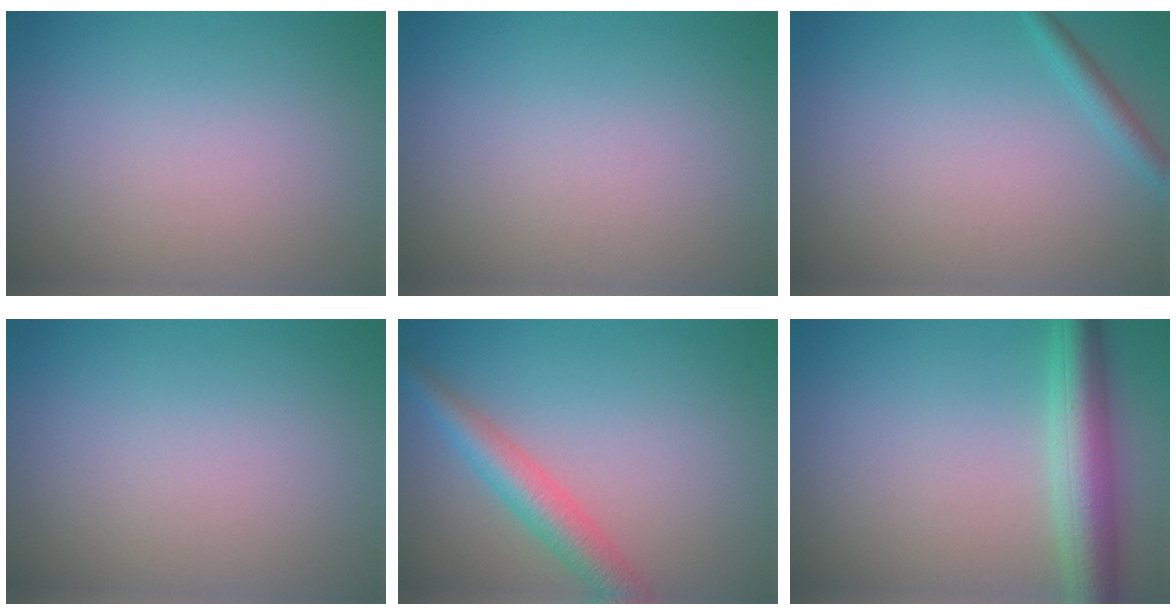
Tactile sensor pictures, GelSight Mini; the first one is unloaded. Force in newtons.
{"total": 0.0}
{"total": 1.4, "press": 1.4, "slide": 0.1}
{"total": 0.0}
{"total": 4.0, "press": 4.0, "slide": 0.1}
{"total": 5.7, "press": 5.7, "slide": 0.3}